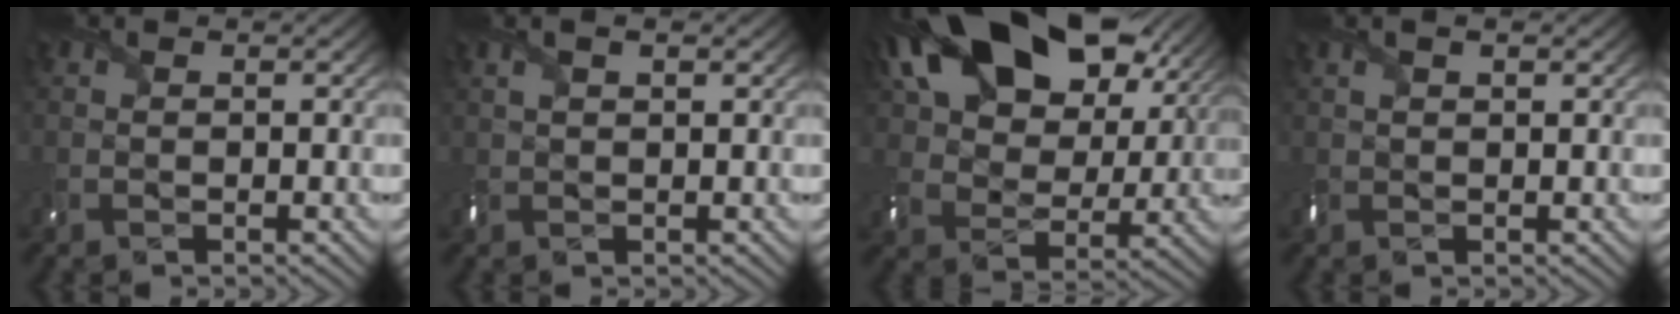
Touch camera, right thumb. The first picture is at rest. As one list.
[{"total": 2.3, "force": [1.2, 0.7, 1.8], "torque": [-0.042, 0.005, 0.025]}, {"total": 19.4, "force": [9.4, 12.0, 12.0], "torque": [-0.244, 0.026, 0.163]}, {"total": 2.0, "force": [1.1, 0.7, 1.5], "torque": [-0.035, 0.005, 0.020]}]